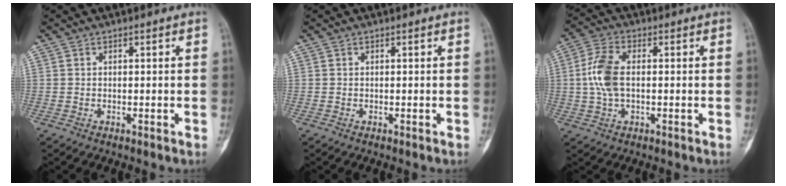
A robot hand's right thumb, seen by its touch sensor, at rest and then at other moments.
{"total": 0.0}
{"total": 7.8, "force": [0.2, 4.2, 6.6], "torque": [-0.150, 0.014, 0.000]}